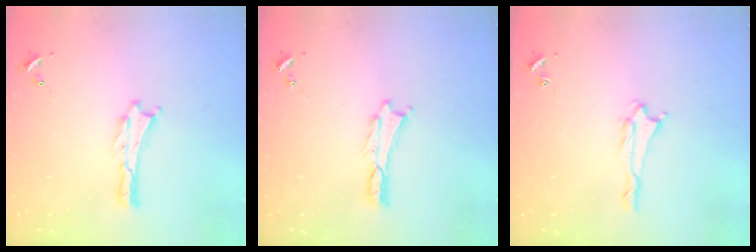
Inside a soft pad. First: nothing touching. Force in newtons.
{"total": 0.0}
{"total": 1.6, "press": 1.6, "slide": 0.1}